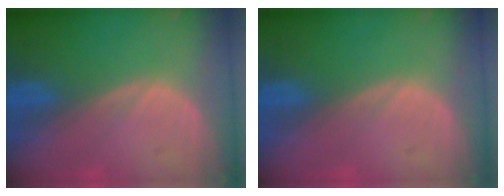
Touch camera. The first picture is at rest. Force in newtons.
{"total": 0.0}